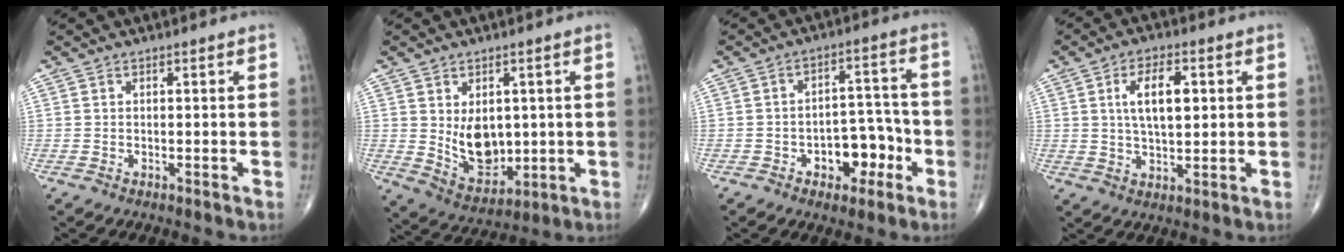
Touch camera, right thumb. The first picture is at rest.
{"total": 9.5, "force": [0.8, 6.4, 7.0], "torque": [-0.080, -0.022, 0.036]}
{"total": 8.8, "force": [-3.5, 5.6, 5.8], "torque": [-0.044, 0.044, -0.049]}
{"total": 8.6, "force": [1.9, 4.1, 7.3], "torque": [-0.117, -0.001, 0.034]}